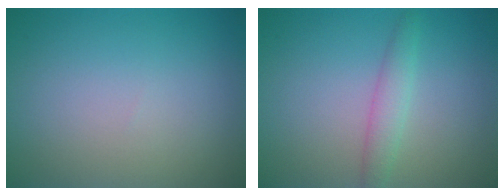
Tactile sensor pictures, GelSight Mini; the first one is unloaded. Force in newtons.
{"total": 2.0, "press": 2.0, "slide": 0.0}